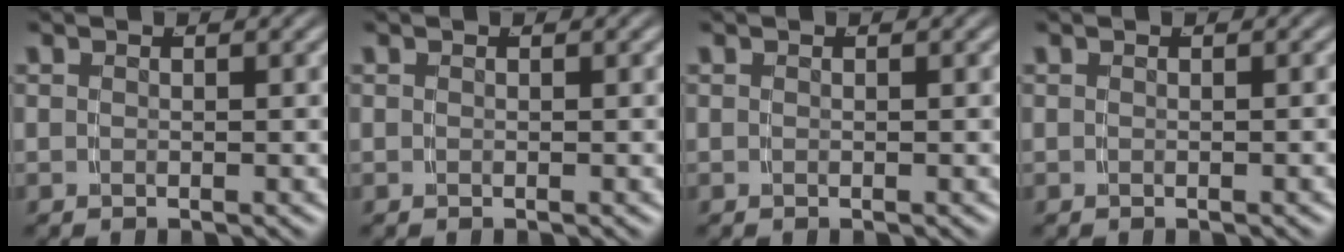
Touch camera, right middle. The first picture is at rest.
{"total": 0.0}
{"total": 0.0}
{"total": 0.0}